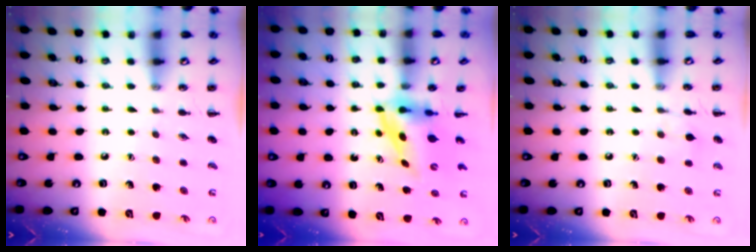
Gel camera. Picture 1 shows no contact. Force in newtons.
{"total": 3.9, "press": 3.8, "slide": 0.8}
{"total": 6.1, "press": 5.8, "slide": 1.9}